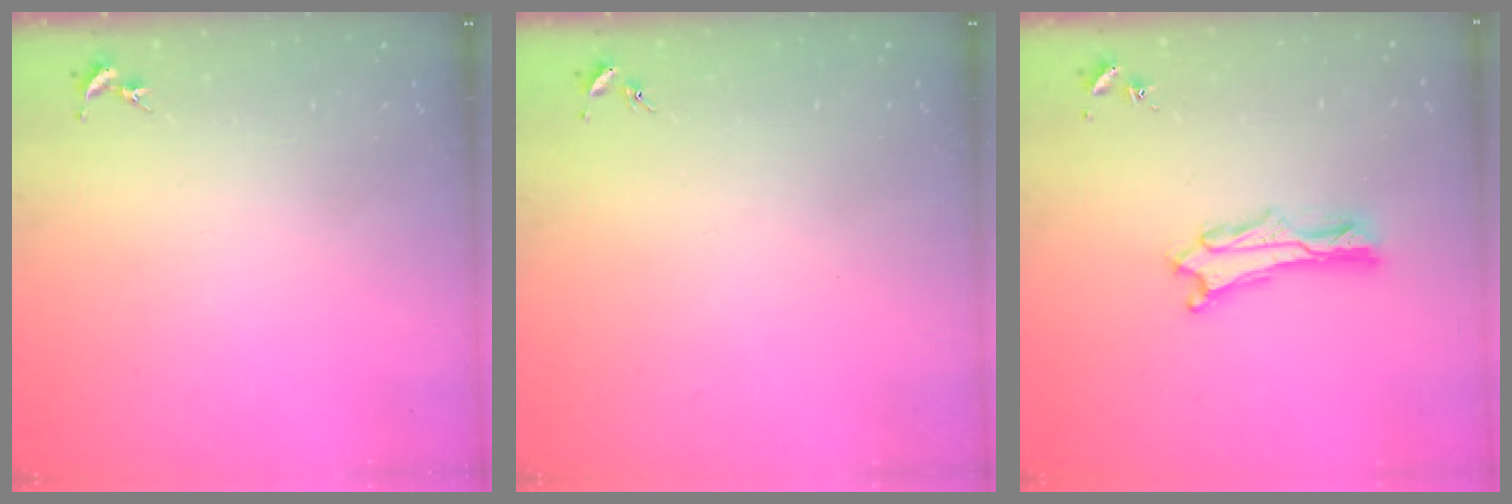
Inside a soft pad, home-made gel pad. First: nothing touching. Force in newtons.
{"total": 0.0}
{"total": 2.0, "press": 2.0, "slide": 0.2}